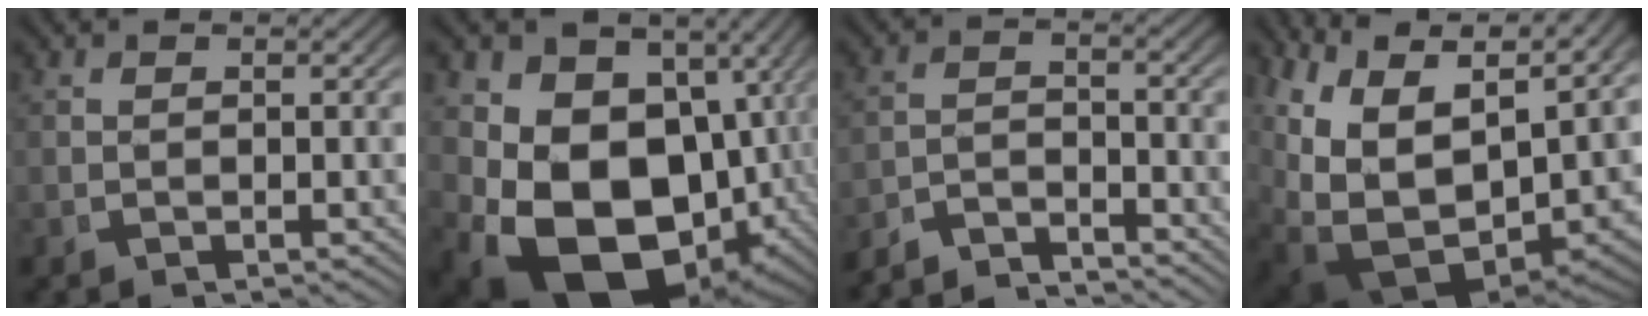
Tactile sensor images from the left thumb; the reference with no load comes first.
{"total": 20.7, "force": [-3.4, 15.0, 13.8], "torque": [-0.278, -0.089, -0.022]}
{"total": 4.4, "force": [-4.2, 0.9, 0.9], "torque": [-0.005, -0.014, -0.077]}
{"total": 17.8, "force": [-0.8, 12.2, 13.0], "torque": [-0.266, -0.062, 0.011]}